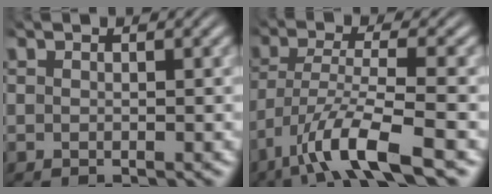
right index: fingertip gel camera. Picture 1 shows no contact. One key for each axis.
{"total": 6.2, "fx": -3.1, "fy": 1.8, "fz": 5.1, "tx": -0.111, "ty": -0.026, "tz": -0.037}